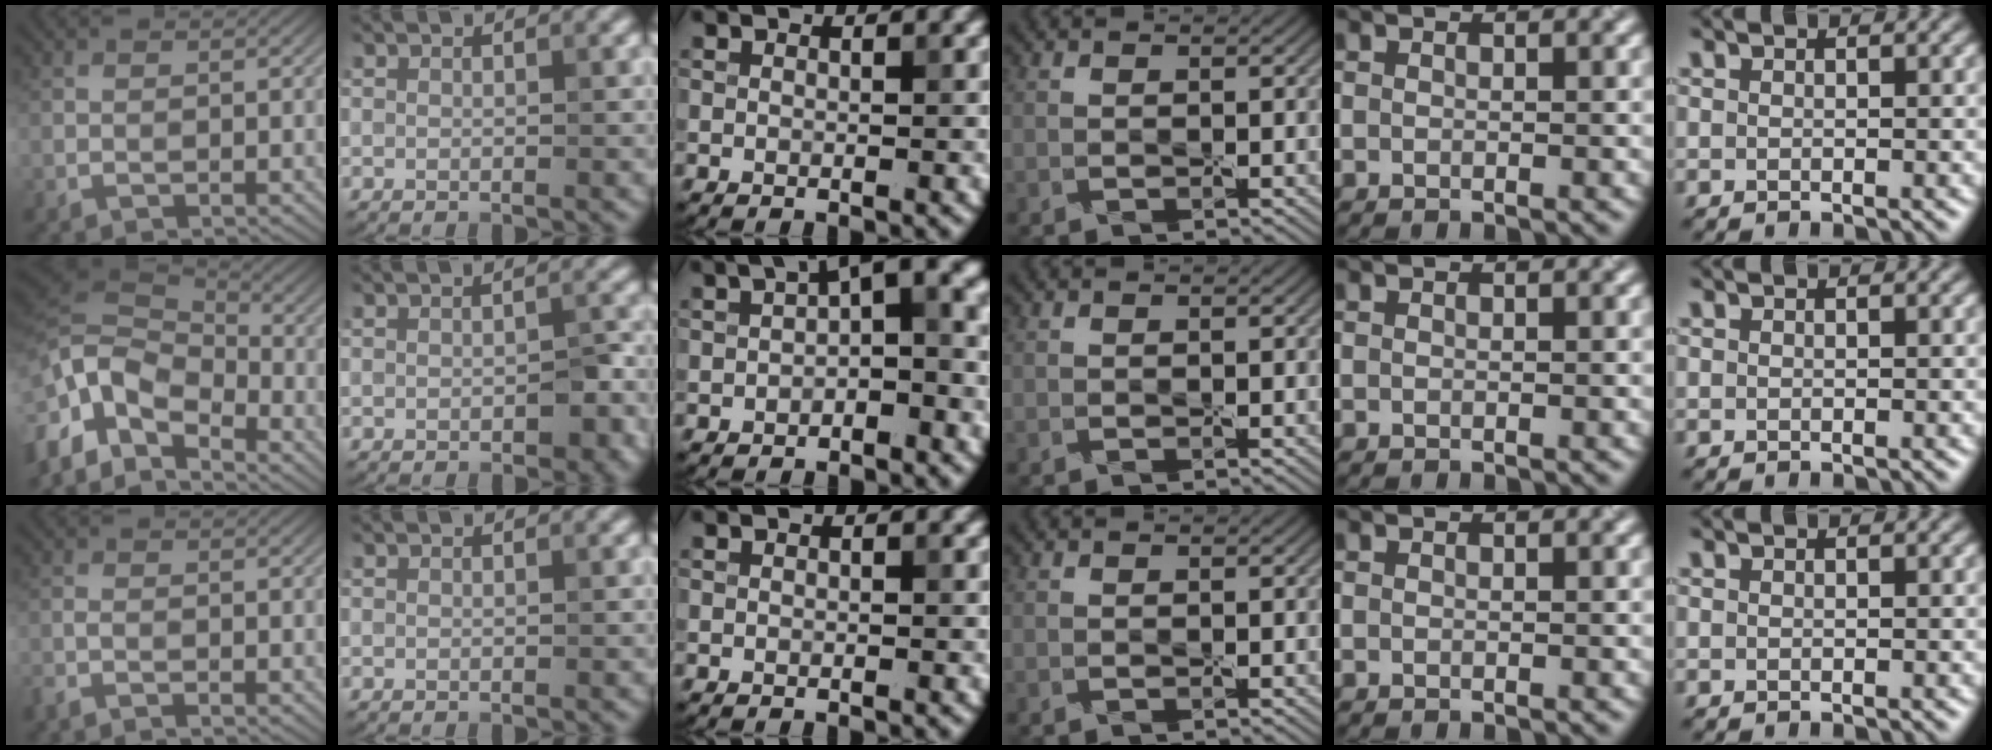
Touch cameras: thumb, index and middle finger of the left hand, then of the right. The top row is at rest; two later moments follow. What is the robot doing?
{"motion": "peel", "object": "velcro strap"}